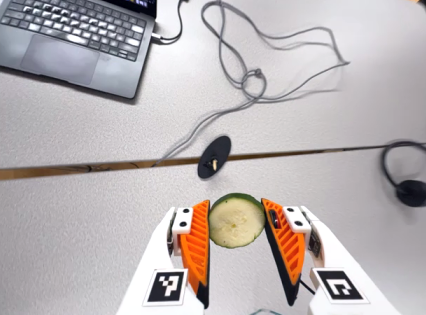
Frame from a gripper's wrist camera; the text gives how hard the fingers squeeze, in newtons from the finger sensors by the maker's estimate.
{"total": 9.5, "left": 10.4, "right": 8.6}